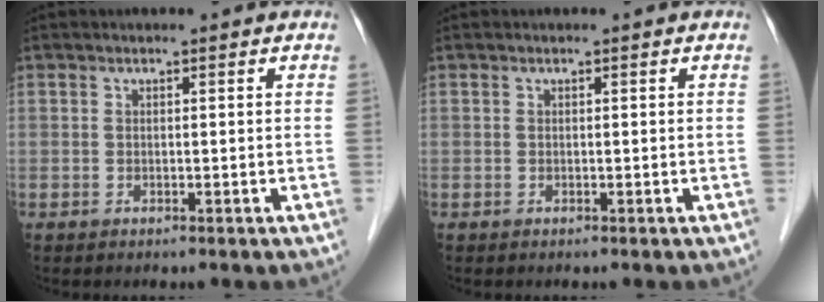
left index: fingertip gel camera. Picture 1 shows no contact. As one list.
[{"total": 0.0}]